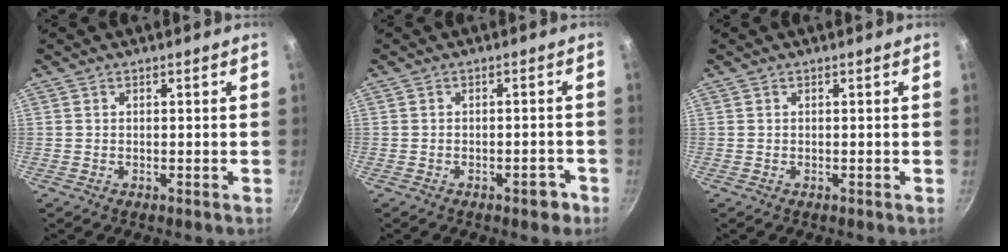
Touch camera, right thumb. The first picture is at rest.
{"total": 2.9, "force": [-1.8, 1.5, 1.8], "torque": [-0.008, 0.025, -0.012]}
{"total": 0.0}